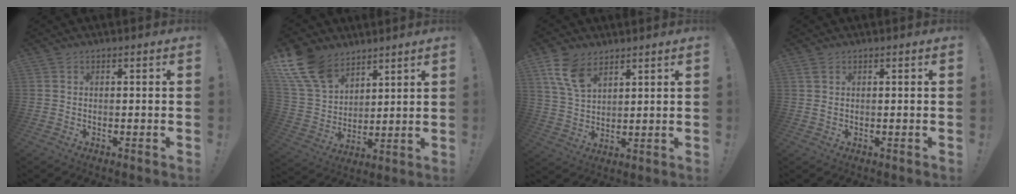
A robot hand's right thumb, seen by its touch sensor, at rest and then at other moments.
{"total": 15.6, "force": [10.3, 9.3, 7.2], "torque": [-0.154, -0.060, 0.201]}
{"total": 9.5, "force": [5.9, 5.2, 5.4], "torque": [-0.099, -0.022, 0.116]}
{"total": 1.4, "force": [0.6, 0.6, 1.0], "torque": [-0.016, 0.000, 0.010]}